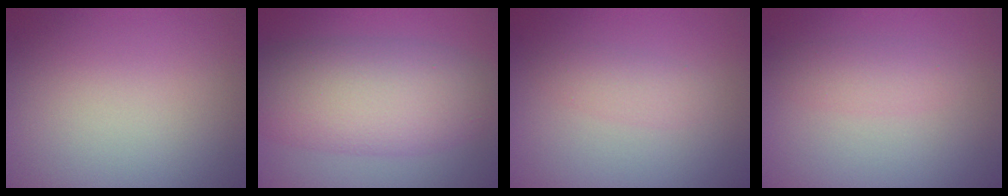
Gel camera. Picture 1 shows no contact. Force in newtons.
{"total": 8.1, "press": 8.1, "slide": 0.1}
{"total": 1.5, "press": 1.5, "slide": 0.1}
{"total": 1.6, "press": 1.6, "slide": 0.0}